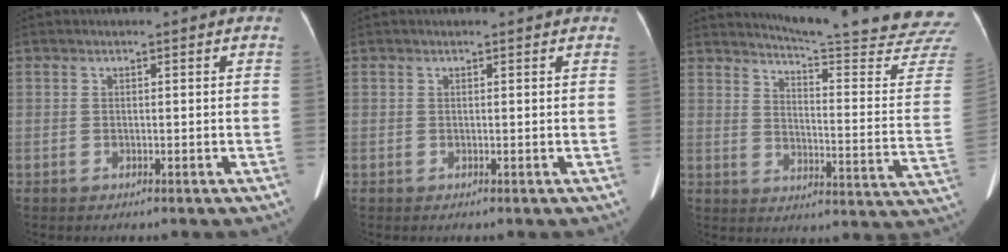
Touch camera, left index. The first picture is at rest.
{"total": 1.0, "force": [0.9, 0.1, 0.2], "torque": [-0.010, 0.005, 0.010]}
{"total": 24.5, "force": [23.4, -1.3, 7.1], "torque": [-0.107, -0.153, 0.273]}